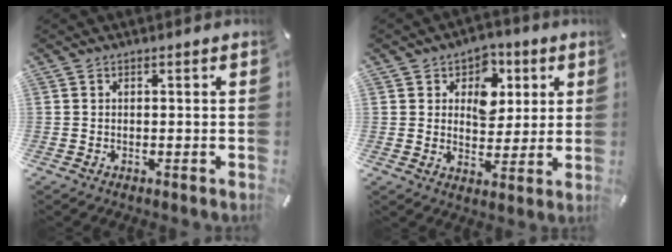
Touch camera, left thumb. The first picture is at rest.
{"total": 8.6, "force": [3.2, 7.0, 3.9], "torque": [-0.054, -0.010, 0.053]}